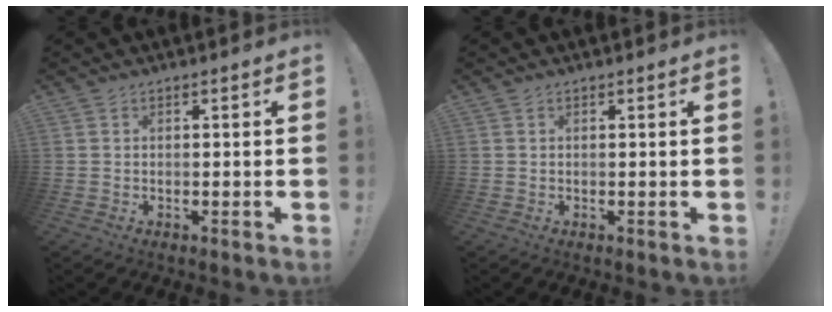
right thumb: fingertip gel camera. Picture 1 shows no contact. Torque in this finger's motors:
{"motor_torque": [-0.09, -0.16, -0.22, 0.12, -0.03]}